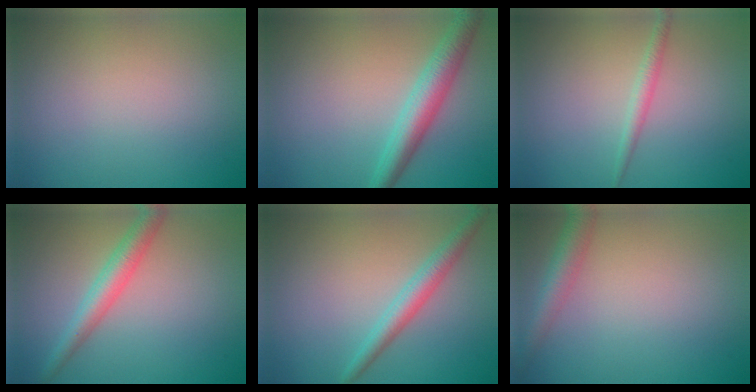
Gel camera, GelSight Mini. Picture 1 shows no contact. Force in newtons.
{"total": 4.3, "press": 4.3, "slide": 0.1}
{"total": 1.4, "press": 1.4, "slide": 0.1}
{"total": 3.4, "press": 3.4, "slide": 0.2}
{"total": 2.8, "press": 2.8, "slide": 0.0}
{"total": 3.0, "press": 3.0, "slide": 0.1}